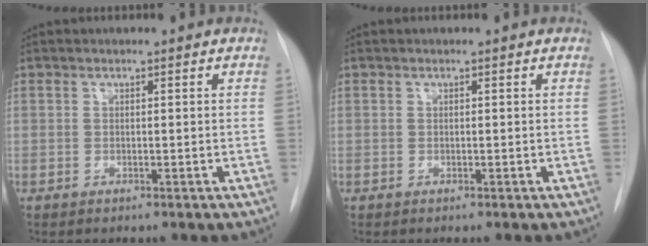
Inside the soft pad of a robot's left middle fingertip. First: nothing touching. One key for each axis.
{"total": 0.0}